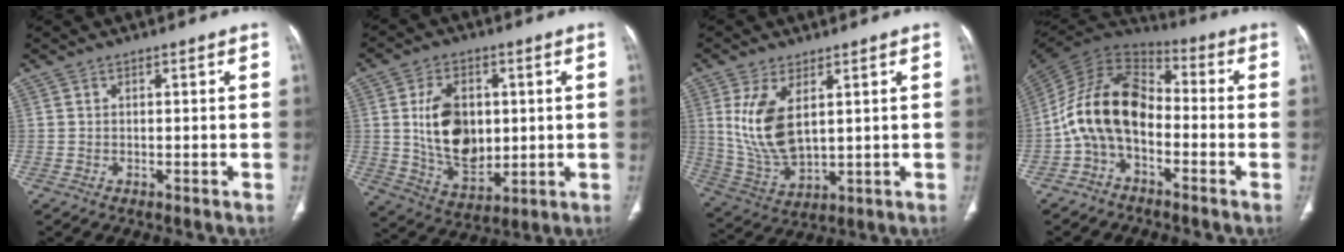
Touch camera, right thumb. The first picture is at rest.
{"total": 13.9, "force": [1.5, 9.2, 10.4], "torque": [-0.148, -0.016, 0.039]}
{"total": 11.8, "force": [3.4, 6.0, 9.6], "torque": [-0.191, -0.019, 0.084]}
{"total": 14.7, "force": [-3.3, 9.1, 11.0], "torque": [-0.202, 0.066, -0.073]}